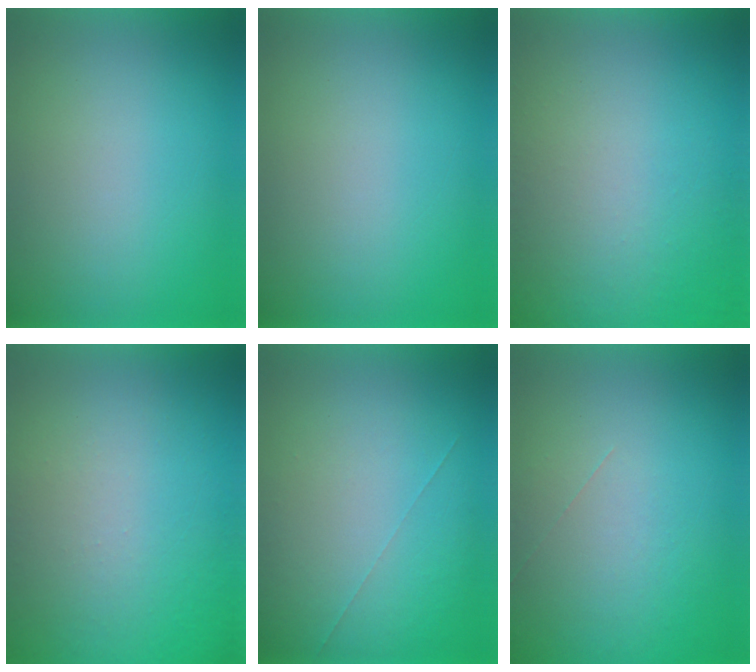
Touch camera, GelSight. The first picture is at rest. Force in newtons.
{"total": 0.0}
{"total": 1.2}
{"total": 7.3}
{"total": 1.0}
{"total": 1.2}